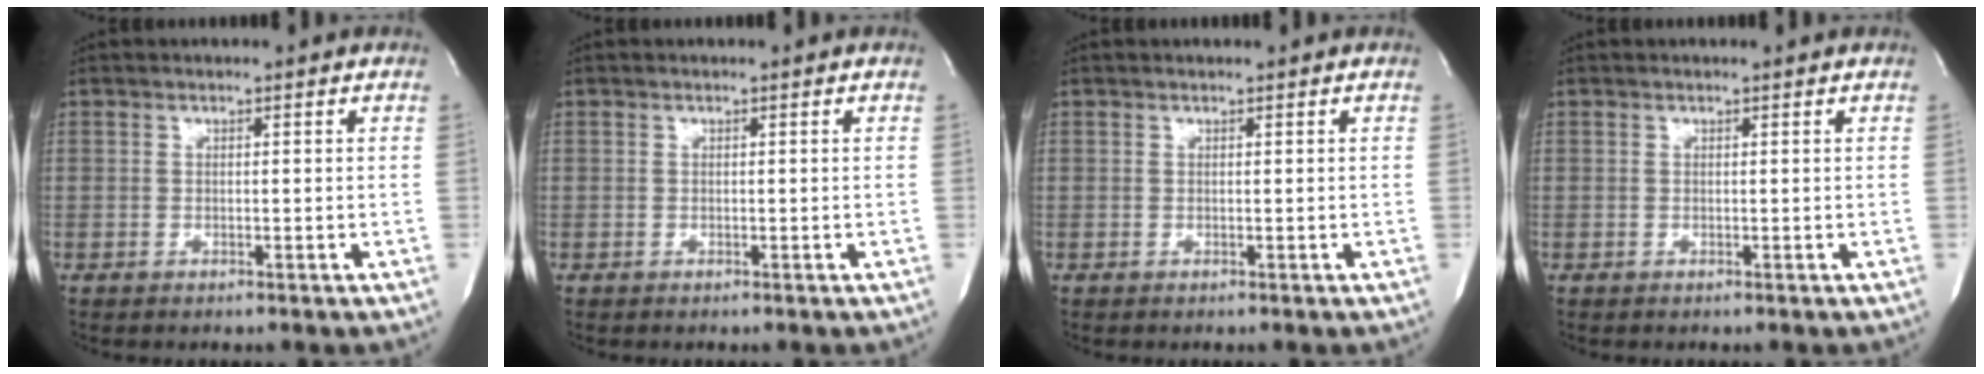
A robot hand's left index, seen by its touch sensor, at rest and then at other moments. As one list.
[{"total": 0.0}, {"total": 0.7, "force": [0.6, 0.0, 0.3], "torque": [-0.006, 0.007, 0.012]}, {"total": 0.6, "force": [0.6, 0.0, 0.2], "torque": [-0.005, 0.007, 0.010]}]